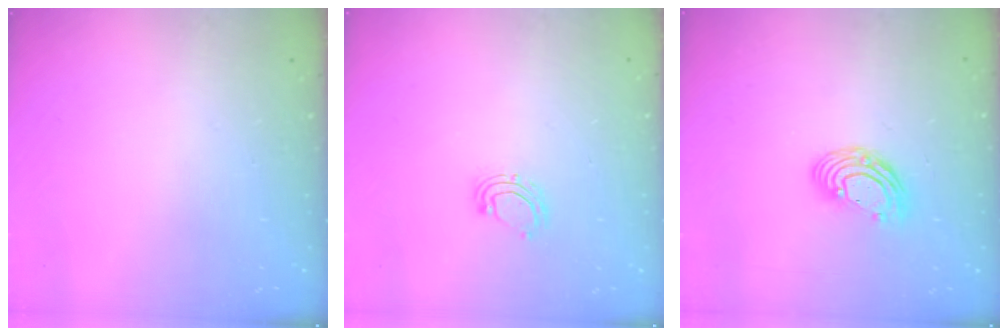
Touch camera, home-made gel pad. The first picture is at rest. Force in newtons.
{"total": 6.3, "press": 6.2, "slide": 1.3}
{"total": 9.2, "press": 9.2, "slide": 0.6}